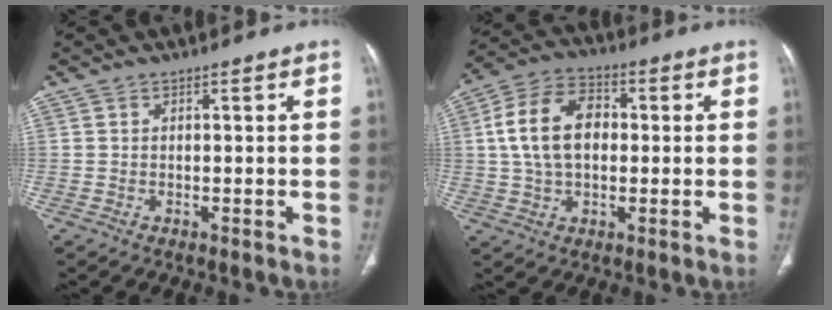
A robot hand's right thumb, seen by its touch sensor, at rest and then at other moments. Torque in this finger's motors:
{"motor_torque": [0.46, 0.88, 1.39, 0.16, 0.41]}